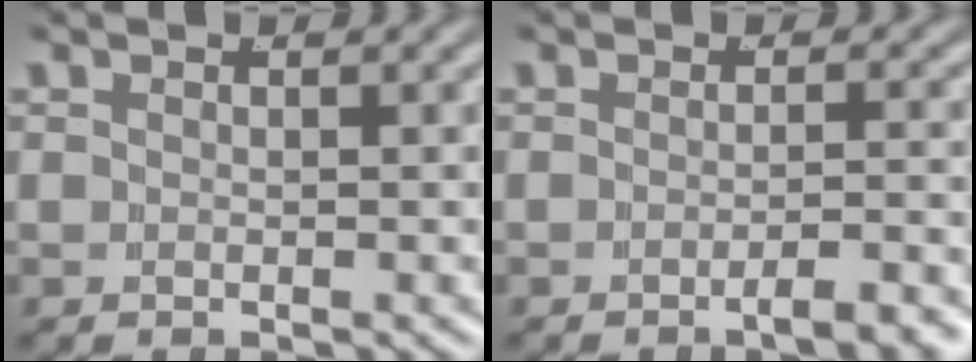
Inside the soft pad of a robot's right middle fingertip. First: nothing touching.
{"total": 2.3, "force": [-1.9, 0.0, 1.2], "torque": [-0.010, 0.007, -0.036]}